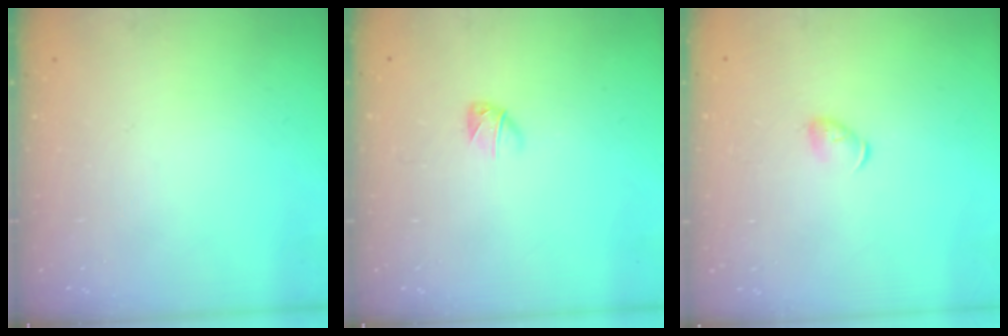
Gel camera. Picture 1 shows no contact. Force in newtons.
{"total": 3.4, "press": 3.3, "slide": 0.7}
{"total": 4.5, "press": 4.4, "slide": 1.0}